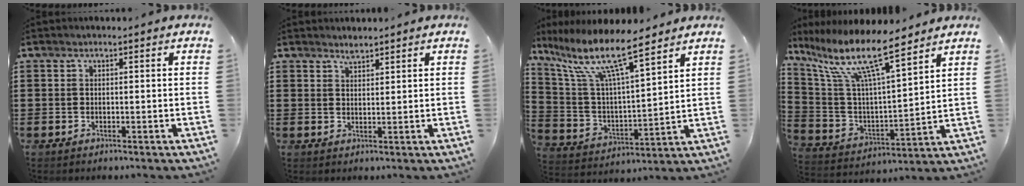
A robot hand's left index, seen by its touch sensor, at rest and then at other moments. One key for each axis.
{"total": 1.8, "fx": 1.7, "fy": 0.4, "fz": 0.4, "tx": -0.010, "ty": 0.000, "tz": 0.032}
{"total": 11.5, "fx": 8.7, "fy": 1.6, "fz": 7.5, "tx": -0.175, "ty": -0.046, "tz": 0.146}
{"total": 12.9, "fx": 9.1, "fy": 2.1, "fz": 8.9, "tx": -0.207, "ty": -0.049, "tz": 0.152}